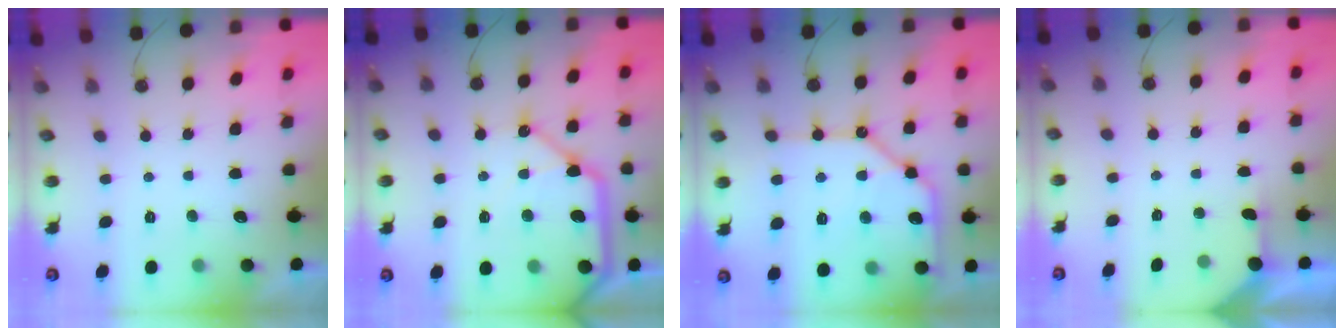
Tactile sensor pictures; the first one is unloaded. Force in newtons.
{"total": 20.3, "press": 20.1, "slide": 3.0}
{"total": 17.7, "press": 17.6, "slide": 2.0}
{"total": 2.4, "press": 2.4, "slide": 0.3}